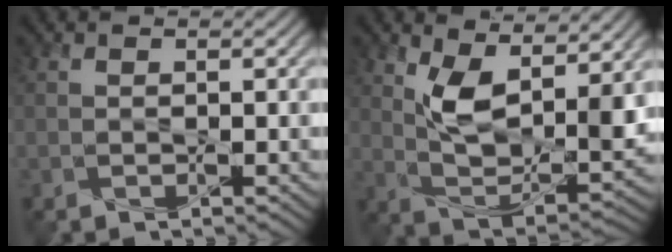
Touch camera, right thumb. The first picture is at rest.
{"total": 10.1, "force": [4.1, 4.8, 7.9], "torque": [-0.155, -0.014, 0.080]}